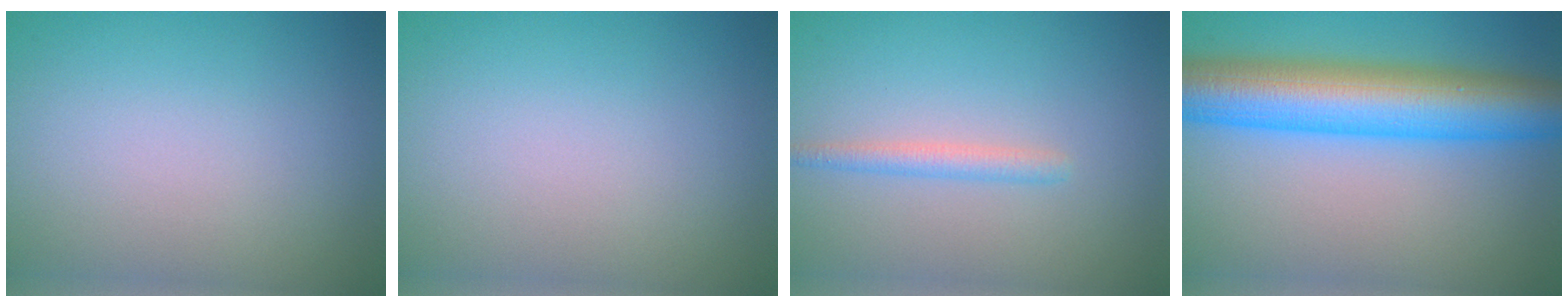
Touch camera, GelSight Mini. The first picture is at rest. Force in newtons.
{"total": 0.0}
{"total": 1.6, "press": 1.6, "slide": 0.1}
{"total": 10.5, "press": 10.4, "slide": 0.2}